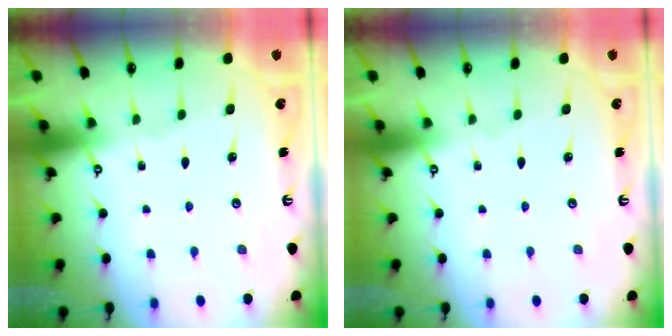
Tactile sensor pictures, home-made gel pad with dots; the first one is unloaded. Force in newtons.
{"total": 0.0}